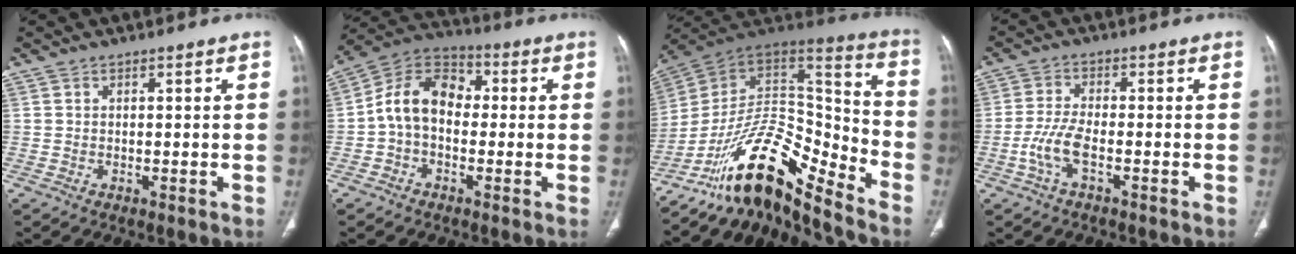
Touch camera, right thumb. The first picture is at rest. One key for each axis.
{"total": 11.2, "fx": -0.7, "fy": 8.0, "fz": 7.9, "tx": -0.123, "ty": 0.036, "tz": -0.028}
{"total": 18.8, "fx": -14.2, "fy": 5.9, "fz": 10.9, "tx": -0.150, "ty": 0.125, "tz": -0.248}
{"total": 5.2, "fx": -2.1, "fy": 1.6, "fz": 4.5, "tx": -0.111, "ty": 0.011, "tz": -0.044}